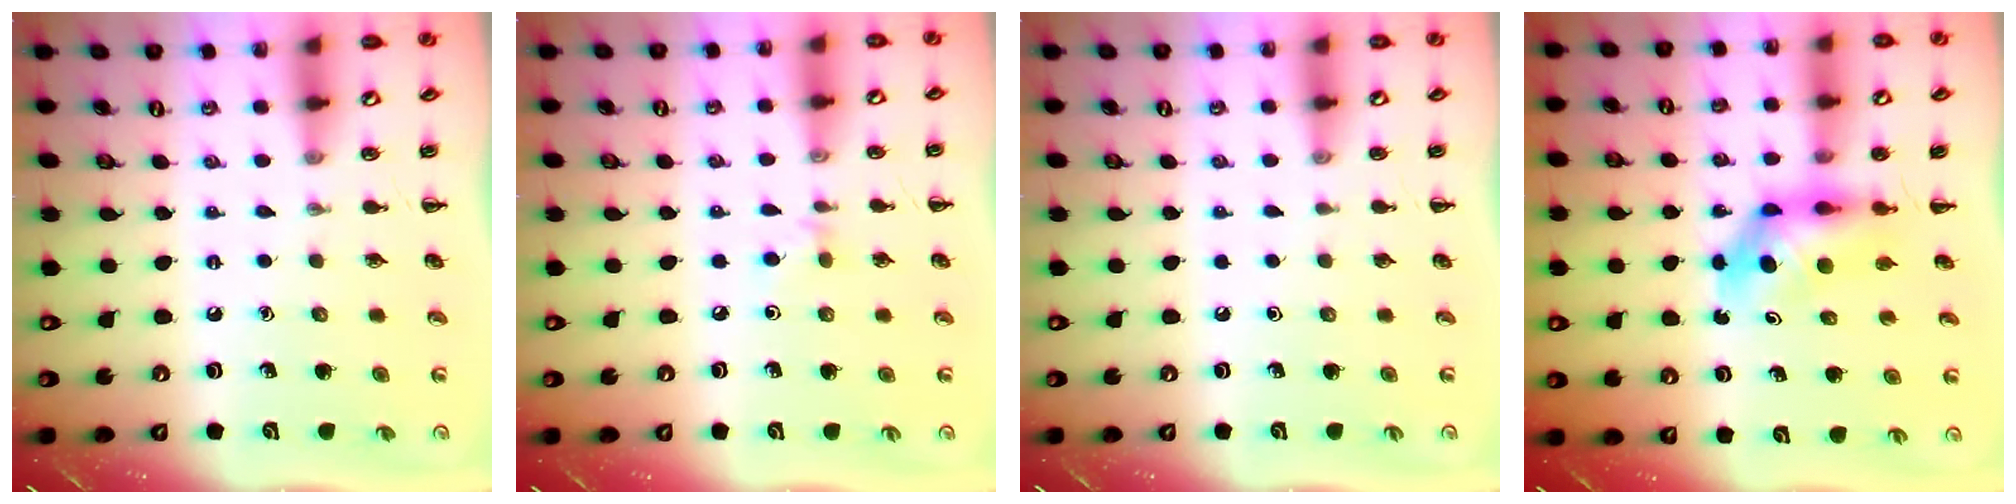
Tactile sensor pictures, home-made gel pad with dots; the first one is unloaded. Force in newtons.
{"total": 3.8, "press": 3.4, "slide": 1.5}
{"total": 0.0}
{"total": 5.1, "press": 5.0, "slide": 0.7}